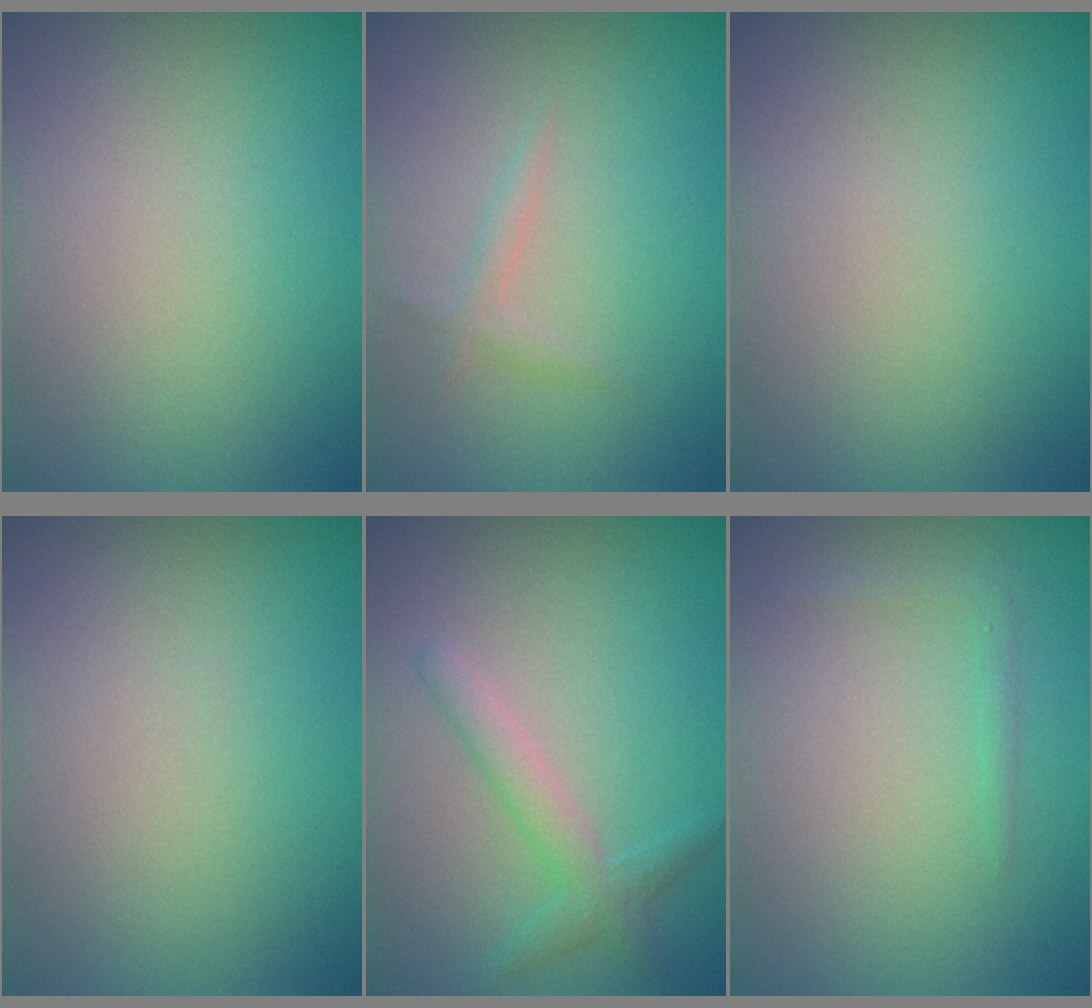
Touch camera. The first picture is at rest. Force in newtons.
{"total": 1.1, "press": 1.1, "slide": 0.0}
{"total": 0.0}
{"total": 0.0}
{"total": 2.4, "press": 2.4, "slide": 0.0}
{"total": 1.1, "press": 1.1, "slide": 0.1}